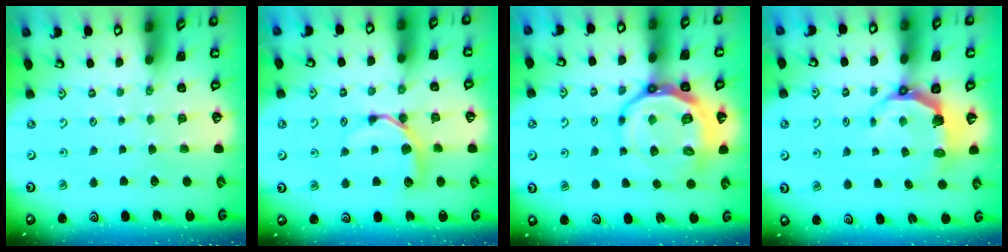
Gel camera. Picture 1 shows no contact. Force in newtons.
{"total": 8.5, "press": 8.4, "slide": 1.1}
{"total": 16.4, "press": 15.9, "slide": 3.8}
{"total": 6.3, "press": 4.5, "slide": 4.3}